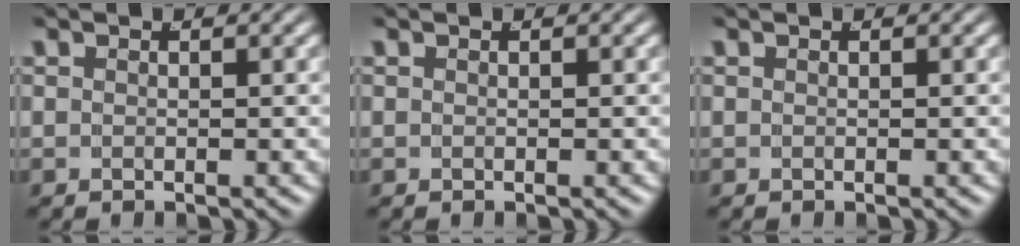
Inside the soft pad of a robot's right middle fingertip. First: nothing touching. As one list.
[{"total": 0.0}, {"total": 0.0}]